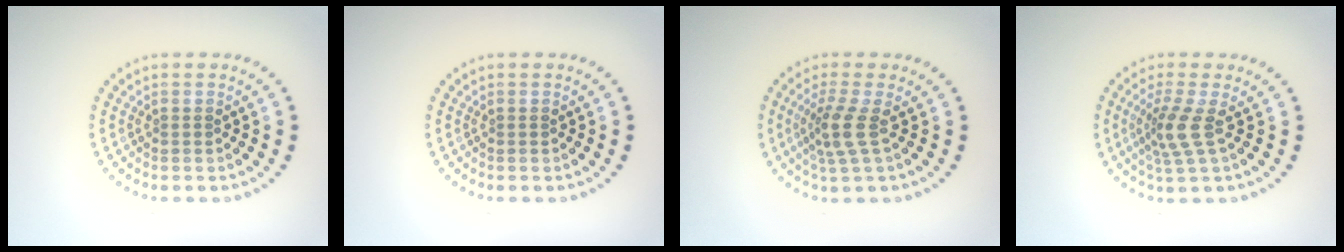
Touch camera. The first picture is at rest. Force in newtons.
{"total": 0.0}
{"total": 2.7, "press": 2.1, "slide": 1.8}
{"total": 2.8, "press": 2.1, "slide": 2.0}